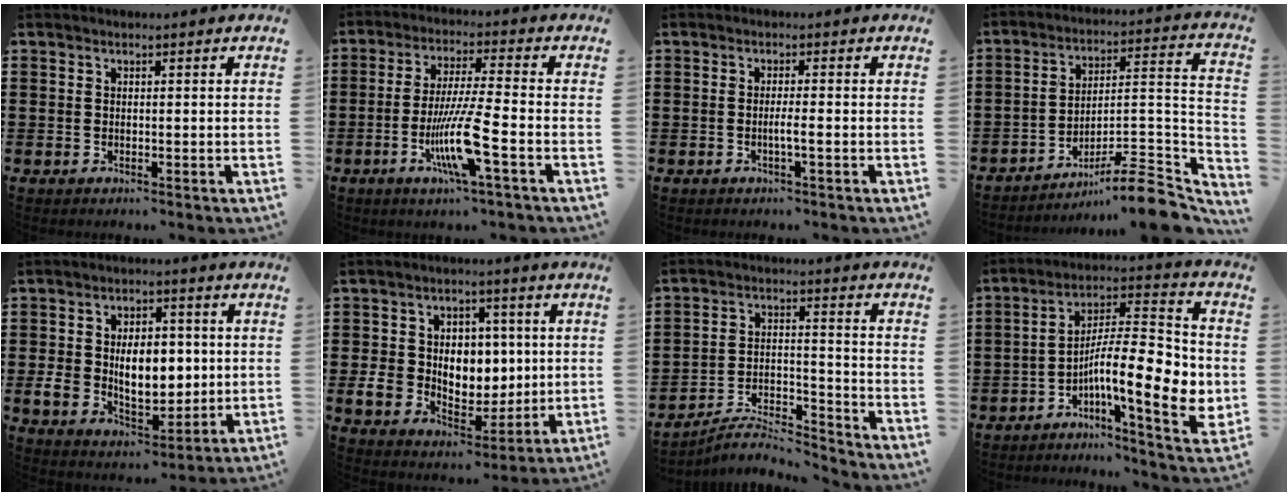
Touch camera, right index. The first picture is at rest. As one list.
[{"total": 10.4, "force": [-3.9, 0.7, 9.6], "torque": [-0.190, -0.014, -0.077]}, {"total": 1.8, "force": [-0.7, -0.1, 1.7], "torque": [-0.036, -0.006, -0.016]}, {"total": 9.3, "force": [-7.4, 1.3, 5.6], "torque": [-0.081, 0.008, -0.147]}, {"total": 9.7, "force": [0.5, 6.6, 7.2], "torque": [-0.126, 0.010, 0.009]}, {"total": 7.8, "force": [0.7, 7.0, 3.4], "torque": [-0.086, 0.016, 0.018]}, {"total": 5.9, "force": [-5.6, 0.4, 1.6], "torque": [-0.030, -0.005, -0.111]}, {"total": 13.2, "force": [-3.3, 3.3, 12.4], "torque": [-0.204, -0.011, -0.061]}]